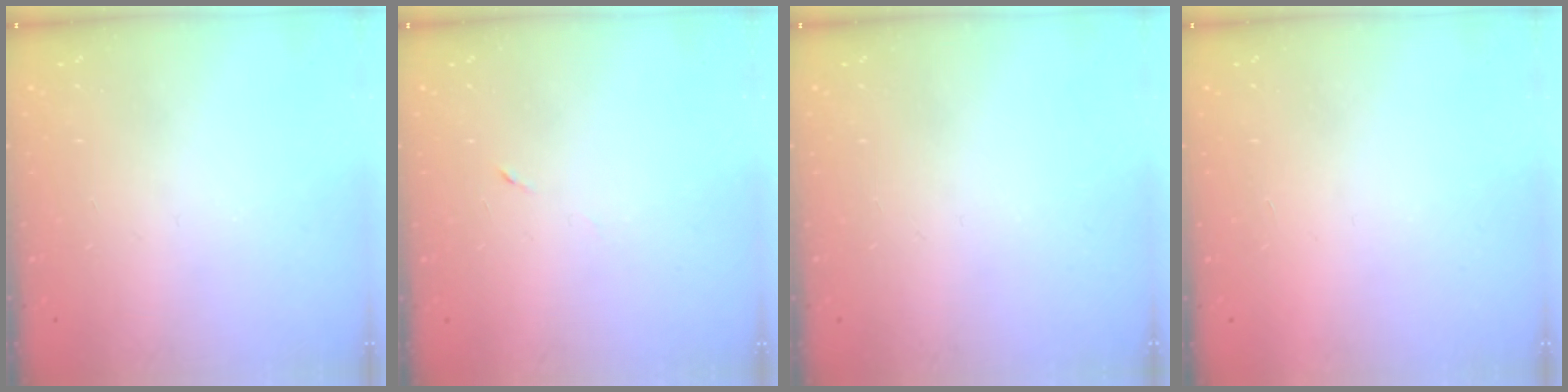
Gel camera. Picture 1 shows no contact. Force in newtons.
{"total": 3.3, "press": 3.0, "slide": 1.4}
{"total": 0.0}
{"total": 1.7, "press": 1.7, "slide": 0.1}